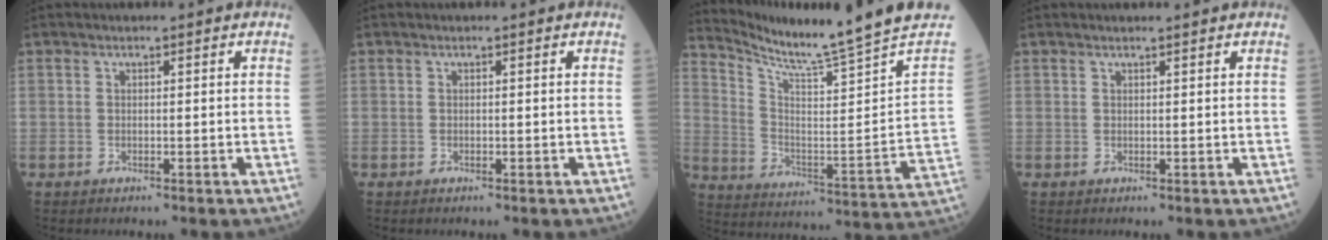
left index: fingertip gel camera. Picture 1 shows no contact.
{"total": 0.0}
{"total": 17.8, "force": [15.7, -3.3, 7.8], "torque": [-0.146, -0.098, 0.232]}
{"total": 1.5, "force": [1.4, -0.3, 0.5], "torque": [-0.012, 0.003, 0.021]}